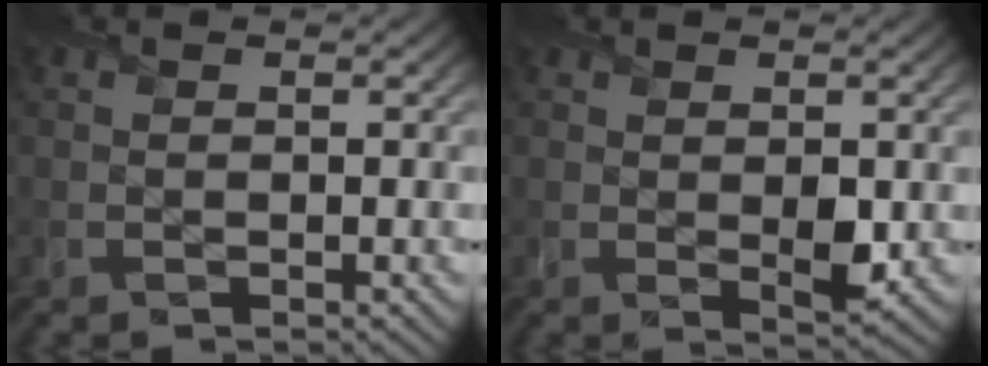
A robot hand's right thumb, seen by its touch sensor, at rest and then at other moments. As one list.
[{"total": 2.3, "force": [0.3, 1.3, 1.9], "torque": [-0.031, -0.010, 0.010]}]